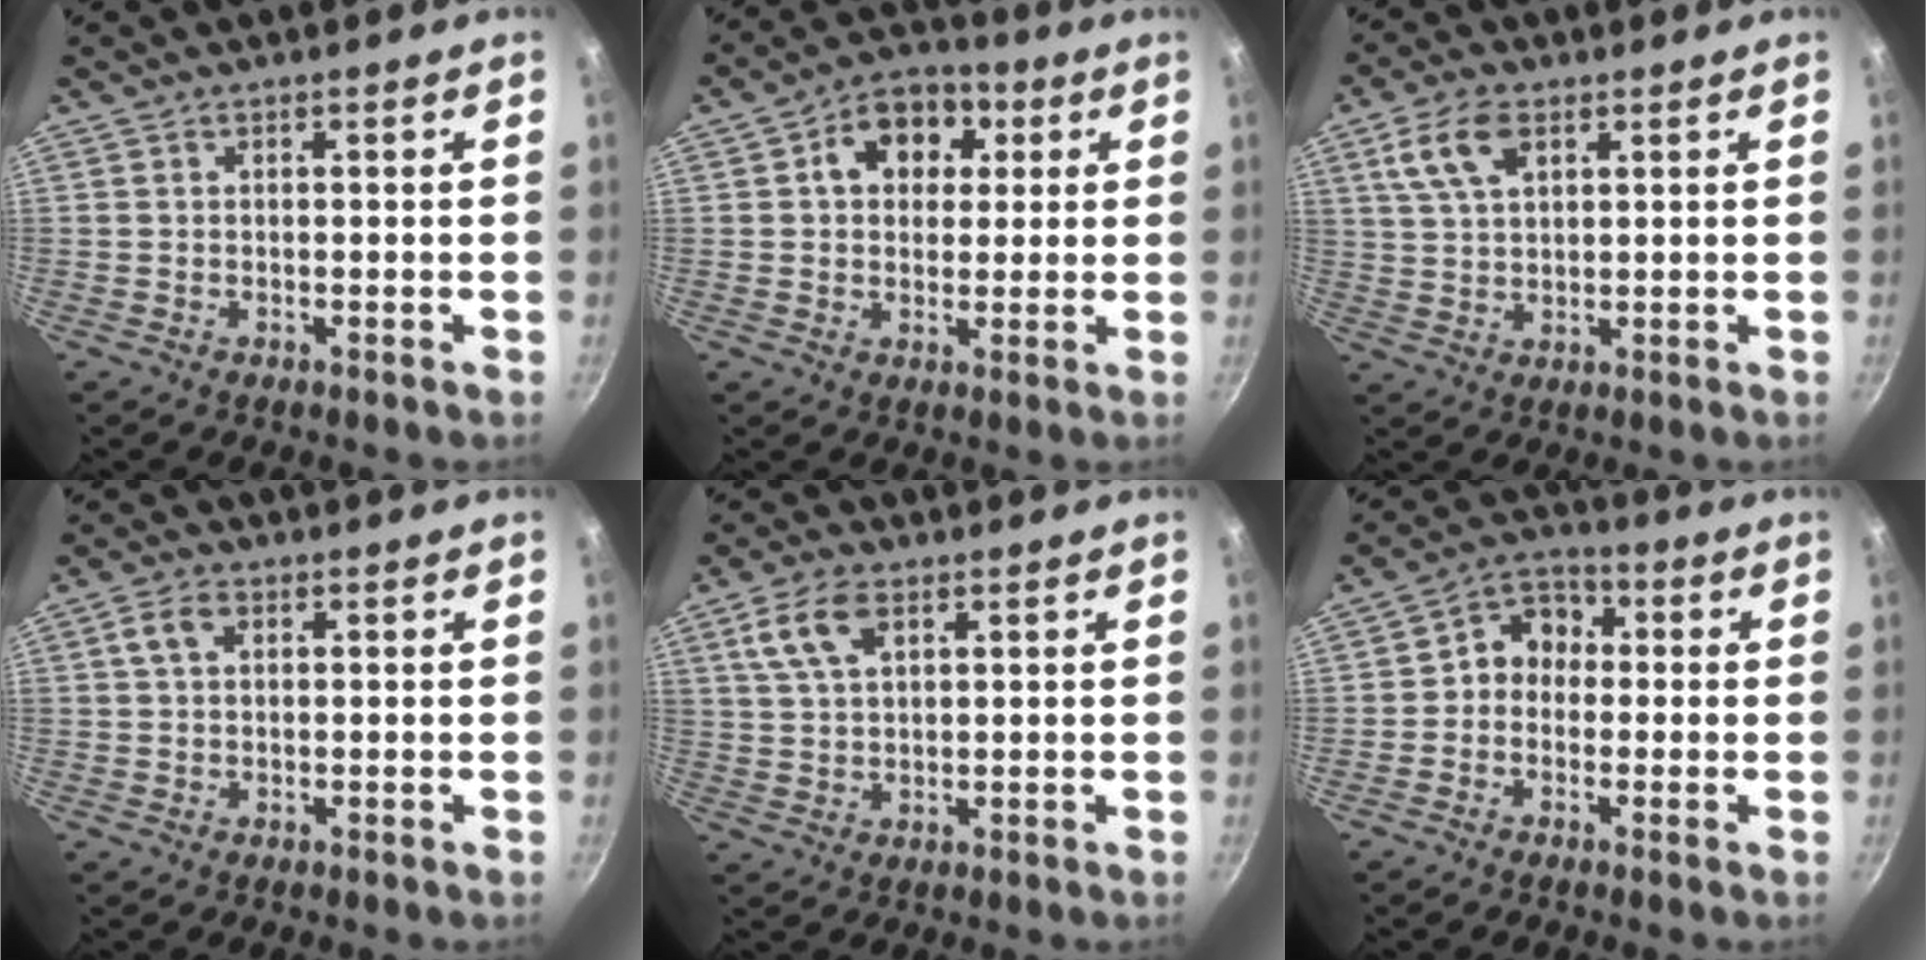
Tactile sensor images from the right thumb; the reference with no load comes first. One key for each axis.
{"total": 10.8, "fx": 3.1, "fy": 8.2, "fz": 6.3, "tx": -0.056, "ty": 0.008, "tz": 0.033}
{"total": 8.4, "fx": 3.7, "fy": 4.6, "fz": 5.9, "tx": -0.105, "ty": 0.001, "tz": 0.070}
{"total": 3.6, "fx": 1.1, "fy": 2.4, "fz": 2.4, "tx": -0.041, "ty": 0.008, "tz": 0.017}
{"total": 7.6, "fx": 3.3, "fy": 4.1, "fz": 5.4, "tx": -0.100, "ty": 0.003, "tz": 0.063}
{"total": 6.9, "fx": -0.2, "fy": 5.9, "fz": 3.7, "tx": -0.021, "ty": 0.023, "tz": -0.025}